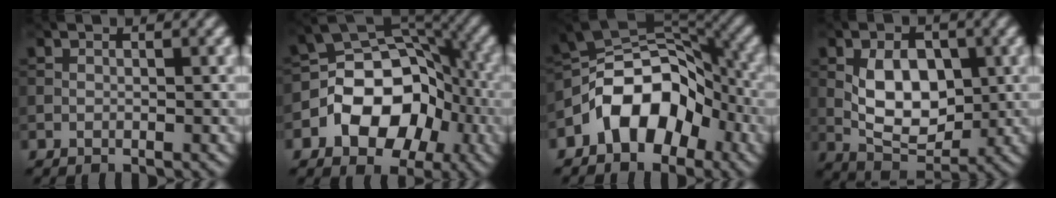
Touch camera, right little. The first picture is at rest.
{"total": 9.7, "force": [-3.5, 6.7, 6.1], "torque": [-0.087, 0.004, -0.068]}
{"total": 8.8, "force": [-4.5, 5.3, 5.4], "torque": [-0.075, 0.017, -0.099]}
{"total": 6.2, "force": [-0.2, 3.8, 4.9], "torque": [-0.087, -0.007, -0.005]}